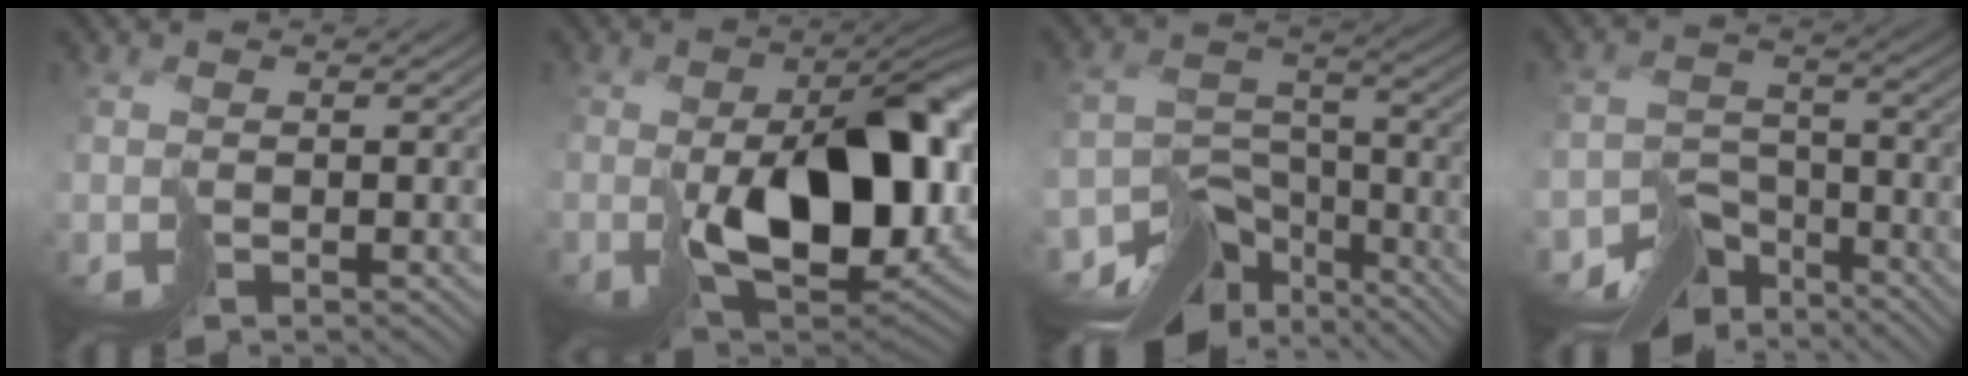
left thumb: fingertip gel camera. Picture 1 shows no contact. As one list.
[{"total": 15.7, "force": [-1.0, 8.5, 13.1], "torque": [-0.190, -0.026, 0.006]}, {"total": 10.4, "force": [-8.3, 5.3, 3.4], "torque": [-0.056, -0.016, -0.129]}, {"total": 7.2, "force": [-5.9, 3.8, 1.6], "torque": [-0.015, -0.016, -0.097]}]